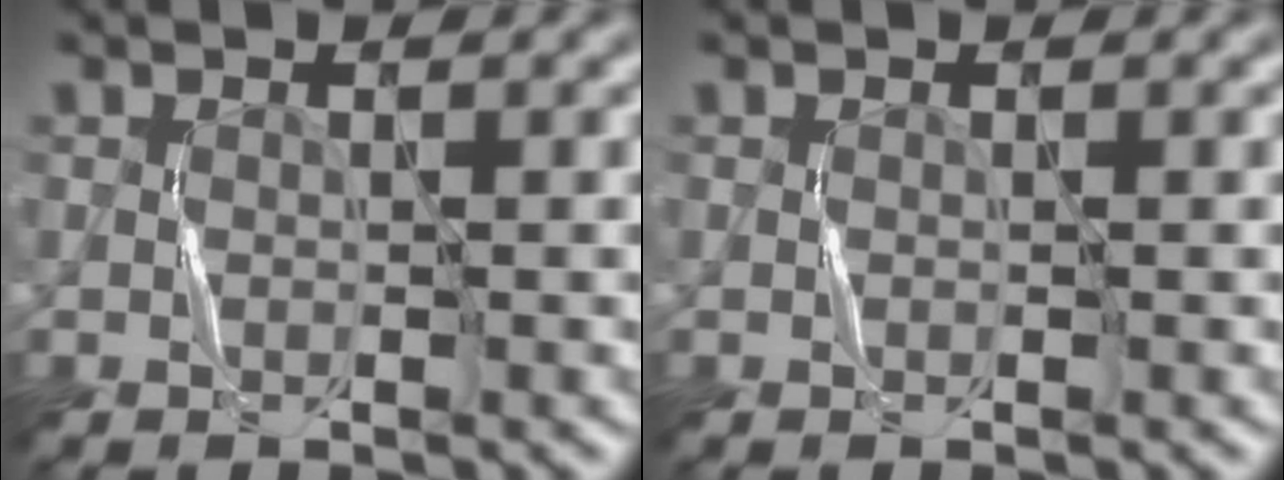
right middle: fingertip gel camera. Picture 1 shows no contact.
{"total": 0.0}